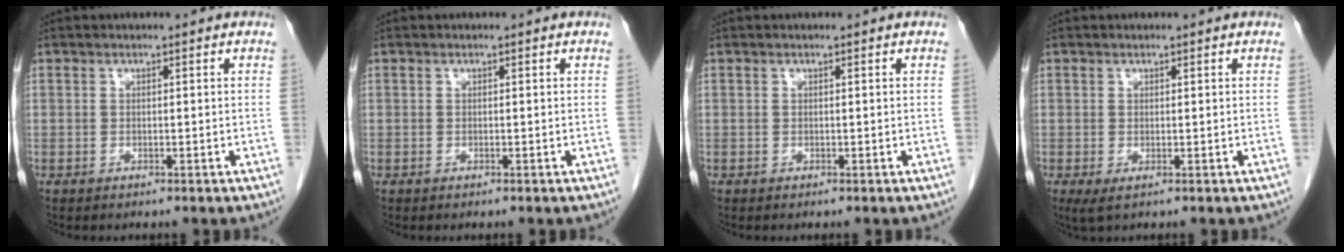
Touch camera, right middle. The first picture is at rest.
{"total": 0.0}
{"total": 0.0}
{"total": 1.6, "force": [-0.4, 0.5, 1.4], "torque": [-0.029, -0.007, 0.002]}